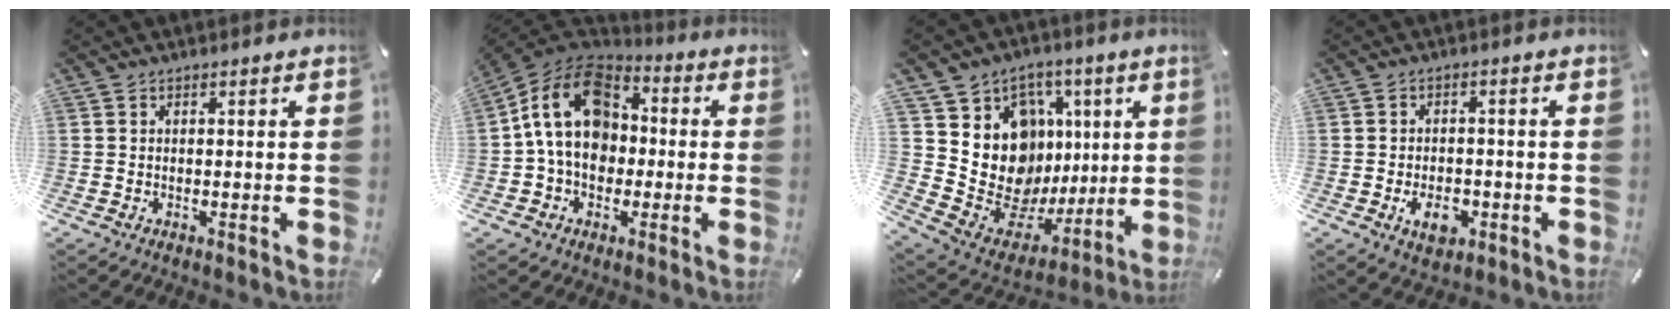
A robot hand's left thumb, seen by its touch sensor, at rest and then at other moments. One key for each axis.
{"total": 16.2, "fx": 0.3, "fy": 12.7, "fz": 10.1, "tx": -0.211, "ty": 0.014, "tz": 0.004}
{"total": 17.6, "fx": 2.2, "fy": 15.8, "fz": 7.5, "tx": -0.113, "ty": -0.039, "tz": 0.077}
{"total": 5.9, "fx": -2.2, "fy": 3.9, "fz": 3.7, "tx": -0.070, "ty": 0.003, "tz": -0.042}